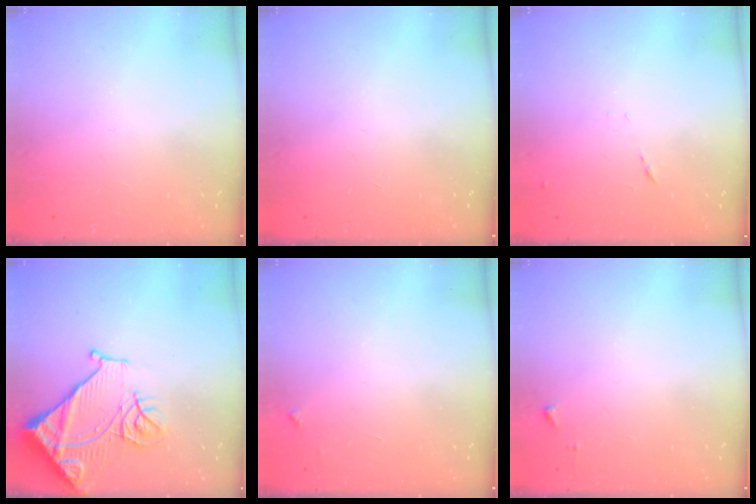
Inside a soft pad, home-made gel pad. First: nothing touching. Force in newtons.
{"total": 0.0}
{"total": 7.5, "press": 7.4, "slide": 0.6}
{"total": 16.3, "press": 16.2, "slide": 1.9}
{"total": 3.3, "press": 3.3, "slide": 0.4}
{"total": 3.8, "press": 3.8, "slide": 0.5}